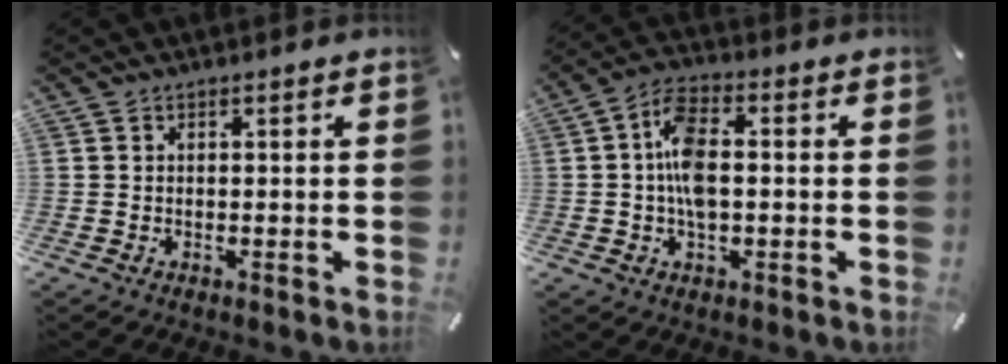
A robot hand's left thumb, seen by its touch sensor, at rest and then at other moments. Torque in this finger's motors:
{"motor_torque": [1.12, 1.57, 1.25, -0.10, 0.29]}